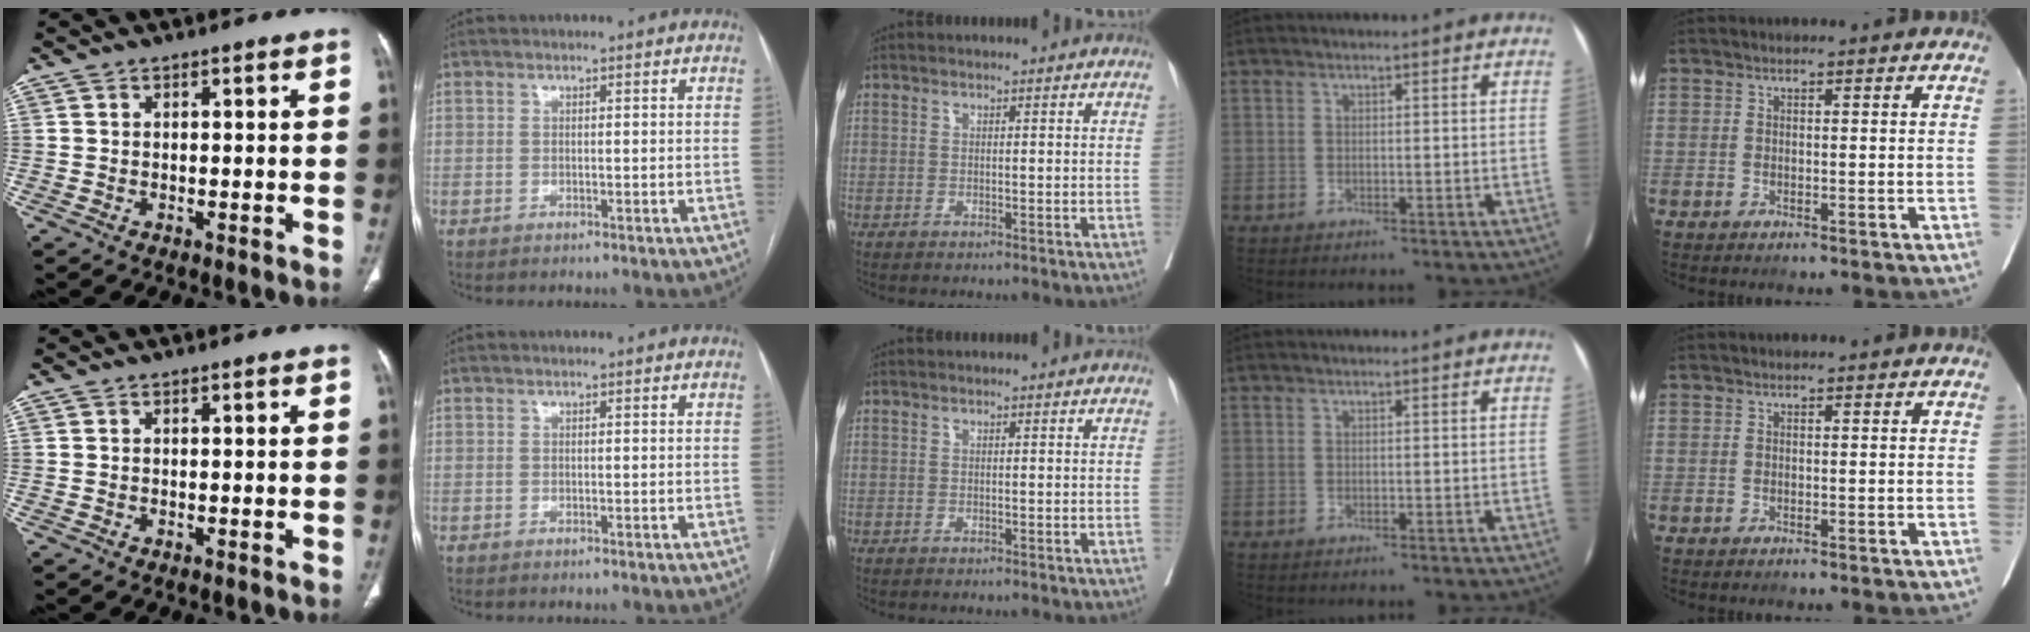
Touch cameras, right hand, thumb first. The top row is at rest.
{}